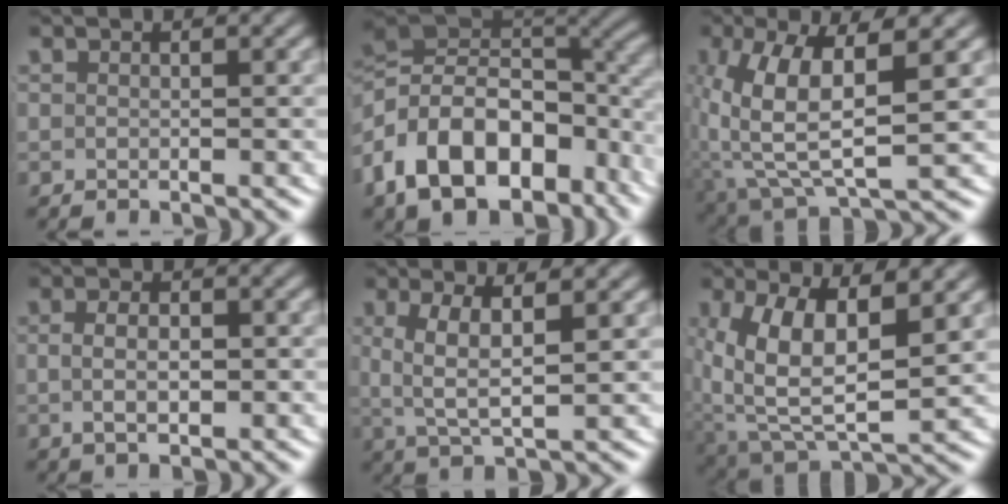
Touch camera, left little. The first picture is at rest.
{"total": 12.5, "force": [-2.2, 8.7, 8.6], "torque": [-0.178, -0.025, -0.017]}
{"total": 8.9, "force": [0.3, 4.7, 7.6], "torque": [-0.149, -0.015, 0.020]}
{"total": 2.5, "force": [-0.2, 1.0, 2.2], "torque": [-0.030, -0.003, 0.002]}
{"total": 3.7, "force": [0.6, 1.2, 3.5], "torque": [-0.078, -0.009, 0.022]}
{"total": 9.0, "force": [-0.3, 5.6, 7.0], "torque": [-0.148, -0.040, 0.020]}